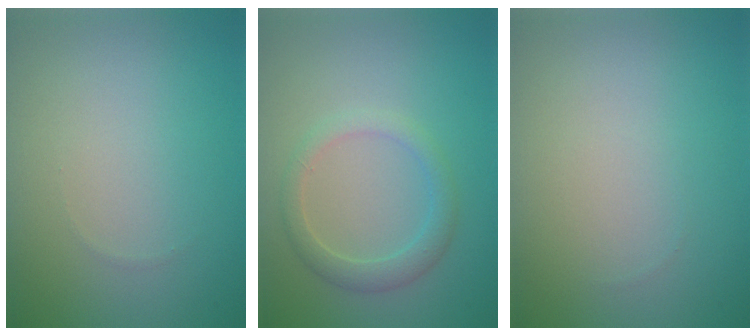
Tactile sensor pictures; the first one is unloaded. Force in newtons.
{"total": 2.3, "press": 2.3, "slide": 0.0}
{"total": 0.0}